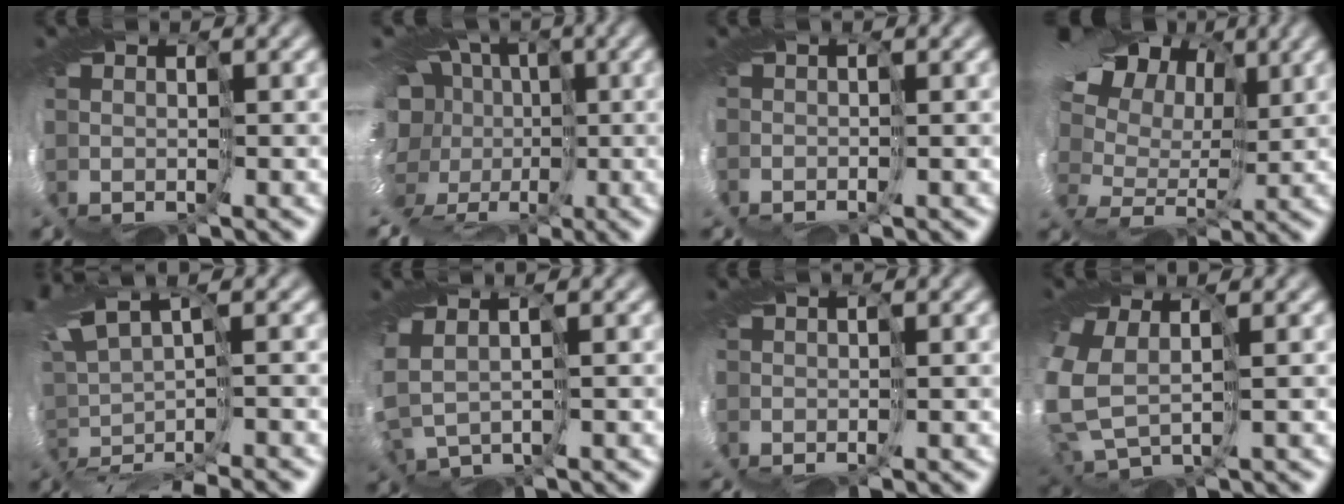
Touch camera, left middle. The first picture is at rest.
{"total": 9.5, "force": [-0.7, 7.7, 5.5], "torque": [-0.111, -0.002, -0.013]}
{"total": 0.9, "force": [-0.5, -0.2, 0.7], "torque": [-0.003, -0.002, -0.012]}
{"total": 15.6, "force": [7.1, 10.1, 9.6], "torque": [-0.210, 0.066, 0.093]}
{"total": 7.4, "force": [-1.4, 1.9, 7.0], "torque": [-0.117, -0.001, 0.012]}
{"total": 3.0, "force": [0.1, 1.9, 2.3], "torque": [-0.062, -0.003, 0.008]}
{"total": 1.2, "force": [-0.4, -0.5, 1.0], "torque": [-0.008, 0.000, -0.013]}
{"total": 6.9, "force": [-0.2, 4.6, 5.2], "torque": [-0.180, -0.025, 0.000]}